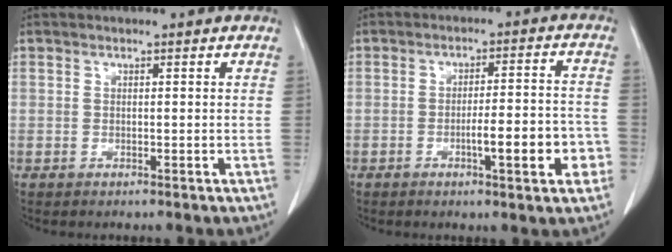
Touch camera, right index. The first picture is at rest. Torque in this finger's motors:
{"motor_torque": [1.05, -0.37, 0.48, 0.10]}